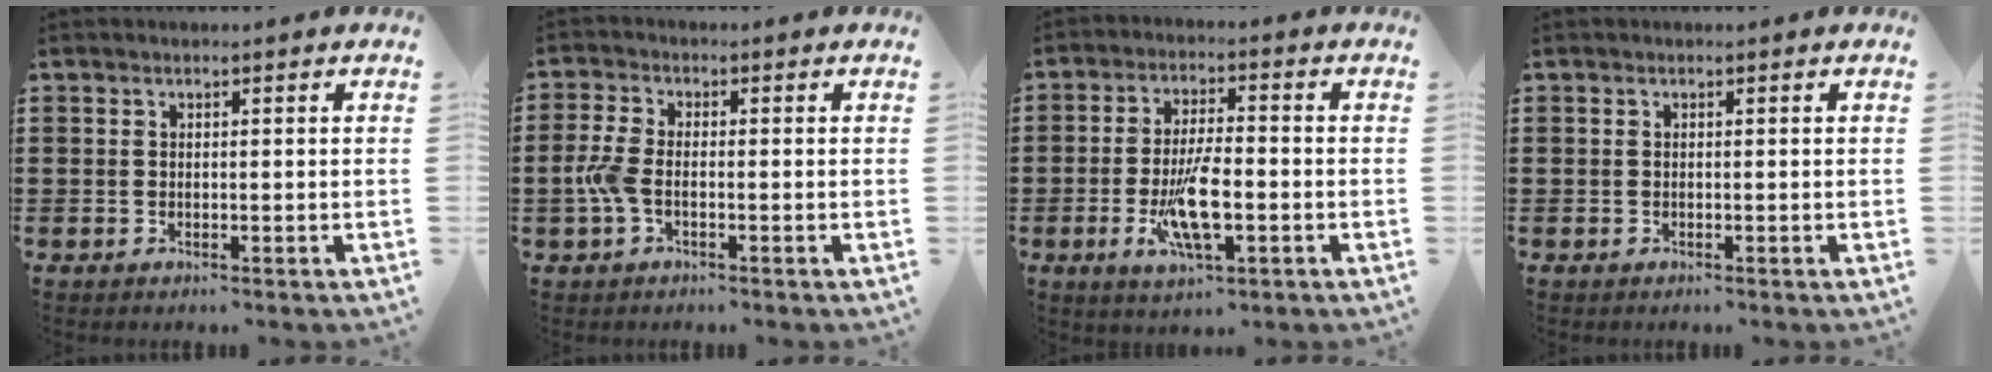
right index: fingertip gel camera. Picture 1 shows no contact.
{"total": 4.1, "force": [-1.1, 1.8, 3.5], "torque": [-0.096, -0.007, -0.030]}
{"total": 8.9, "force": [-2.5, 2.9, 8.0], "torque": [-0.162, -0.012, -0.043]}
{"total": 0.0}